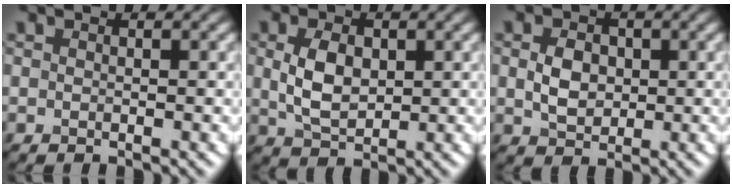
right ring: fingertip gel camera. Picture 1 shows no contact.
{"total": 4.2, "force": [0.6, 2.7, 3.2], "torque": [-0.076, 0.001, 0.015]}
{"total": 3.0, "force": [0.2, 2.3, 2.0], "torque": [-0.044, 0.001, 0.003]}